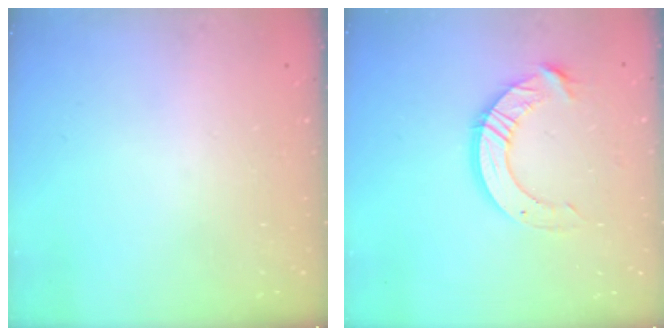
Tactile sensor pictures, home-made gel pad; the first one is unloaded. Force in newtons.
{"total": 10.1, "press": 10.1, "slide": 0.9}